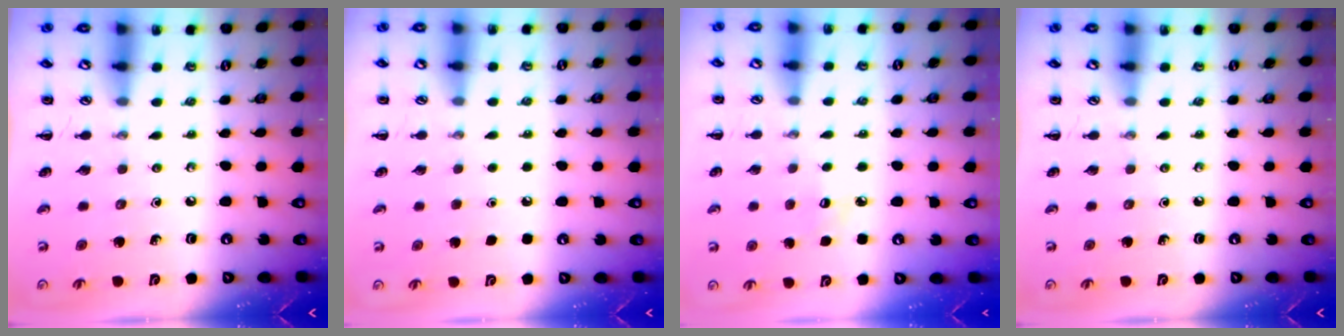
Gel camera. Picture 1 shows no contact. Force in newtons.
{"total": 1.8, "press": 1.8, "slide": 0.1}
{"total": 5.6, "press": 5.4, "slide": 1.4}
{"total": 0.0}